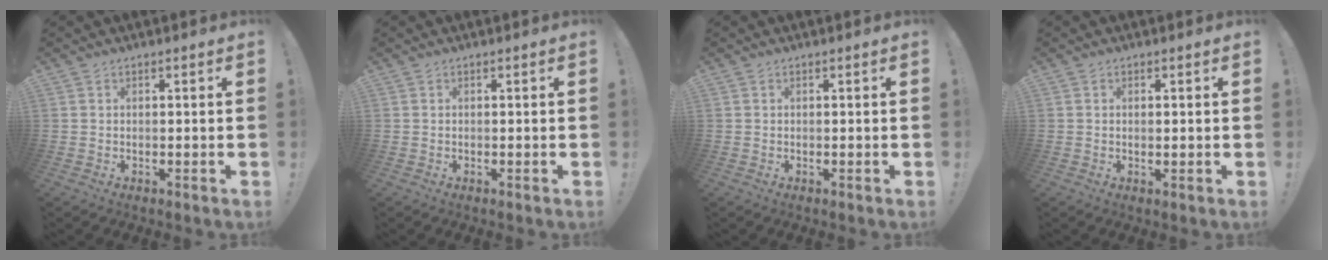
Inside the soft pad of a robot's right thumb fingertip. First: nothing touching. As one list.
[{"total": 0.0}, {"total": 0.0}, {"total": 0.7, "force": [0.2, 0.2, 0.7], "torque": [0.001, -0.005, 0.001]}]